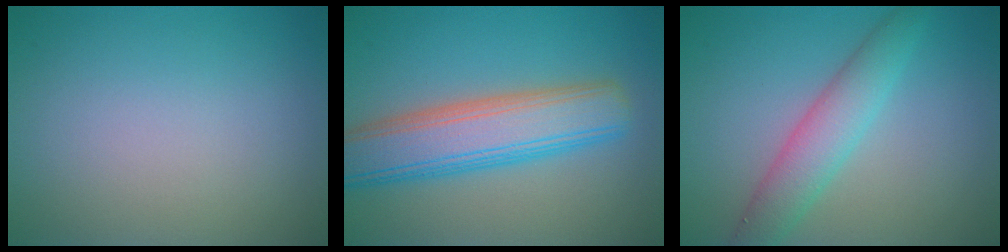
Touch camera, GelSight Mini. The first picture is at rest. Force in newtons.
{"total": 7.5, "press": 7.5, "slide": 0.2}
{"total": 4.1, "press": 4.1, "slide": 0.1}